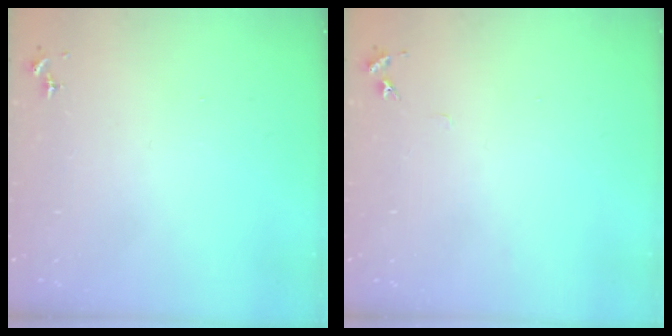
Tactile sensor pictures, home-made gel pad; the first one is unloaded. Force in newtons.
{"total": 4.0, "press": 4.0, "slide": 0.5}